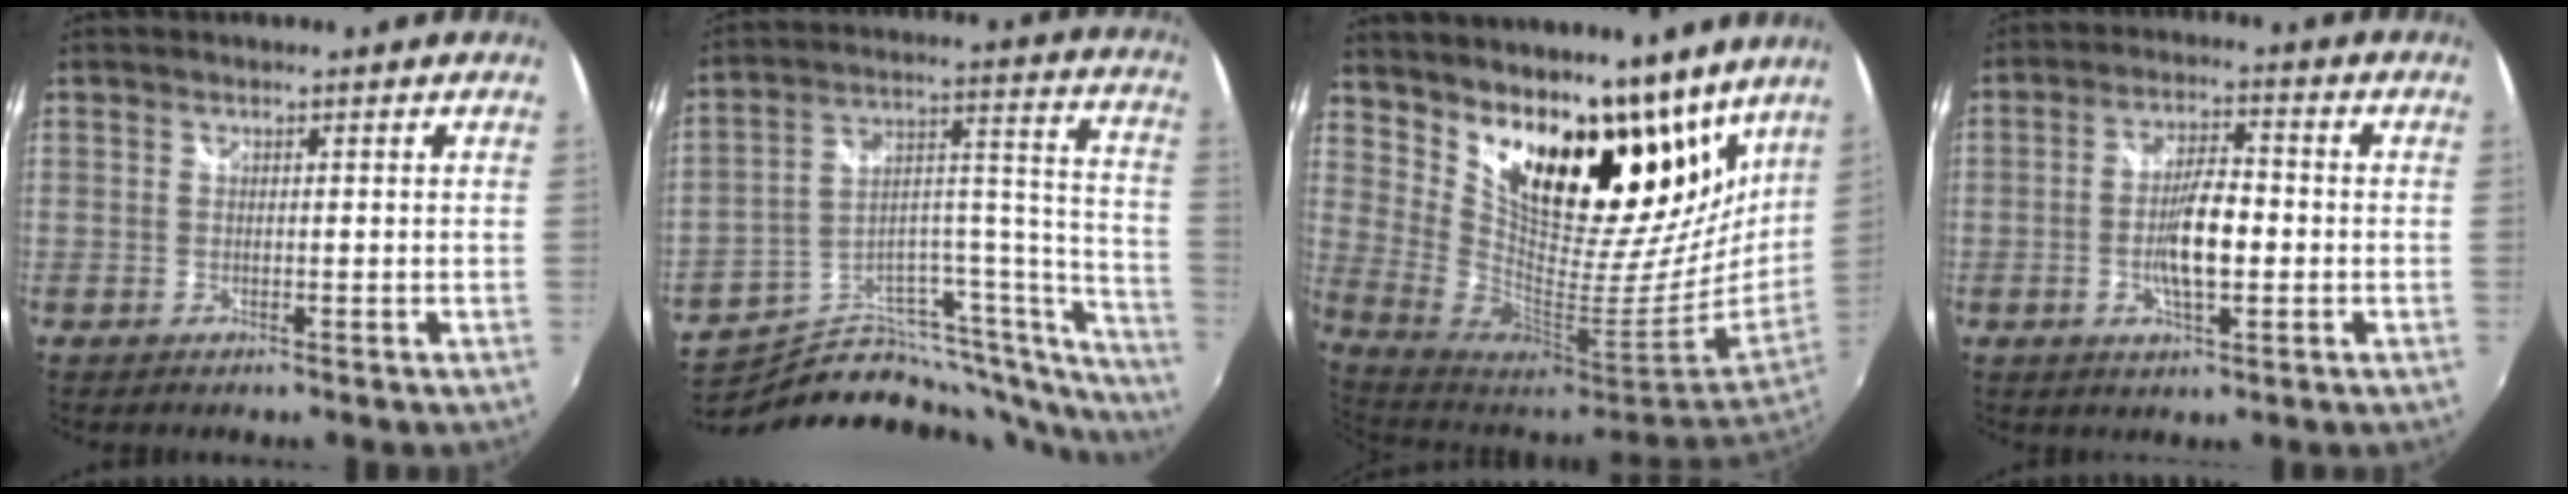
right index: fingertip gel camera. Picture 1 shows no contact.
{"total": 23.9, "force": [-17.4, 9.3, 13.6], "torque": [-0.143, 0.039, -0.268]}
{"total": 24.7, "force": [17.1, 11.3, 13.7], "torque": [-0.232, -0.023, 0.296]}
{"total": 7.9, "force": [-1.5, 2.5, 7.4], "torque": [-0.139, 0.006, -0.023]}